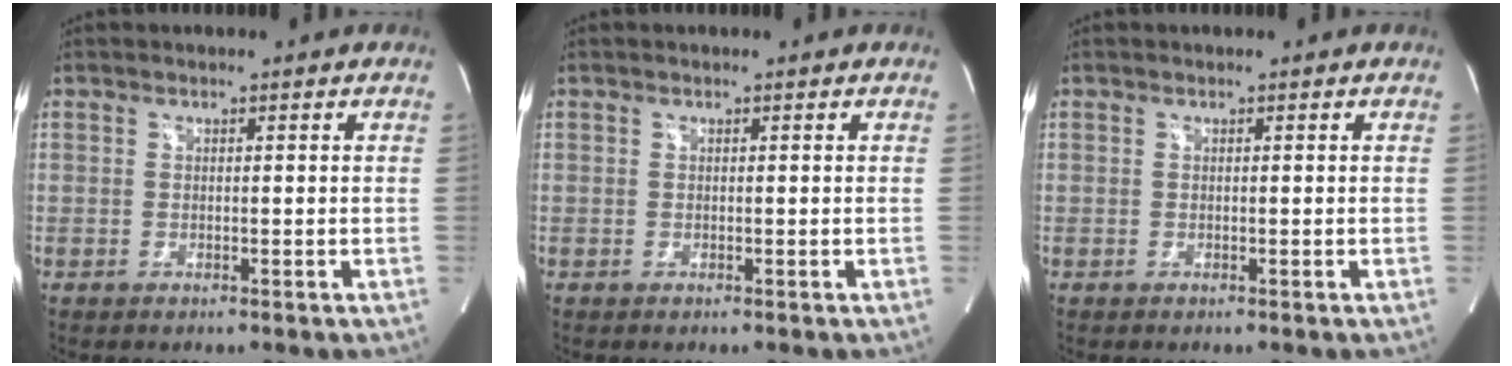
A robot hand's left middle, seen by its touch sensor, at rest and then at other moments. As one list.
[{"total": 0.0}, {"total": 0.0}]